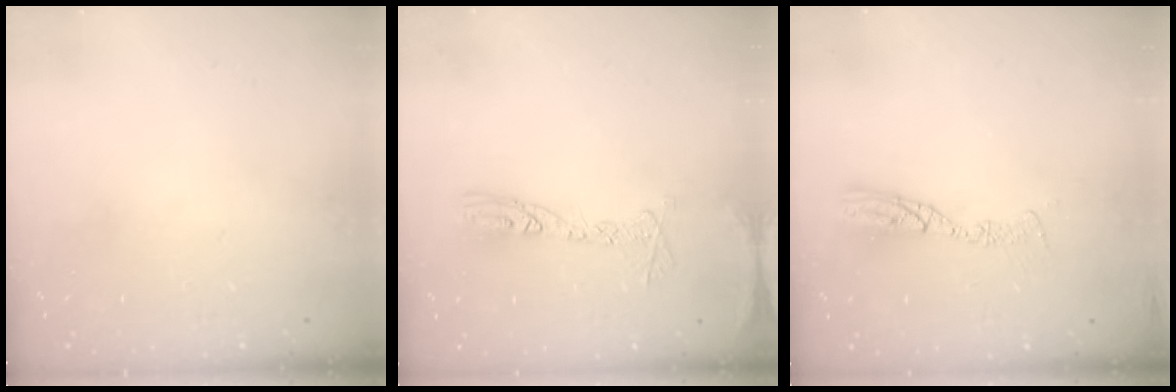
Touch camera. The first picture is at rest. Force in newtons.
{"total": 10.6, "press": 10.6, "slide": 1.0}
{"total": 9.1, "press": 9.1, "slide": 0.8}